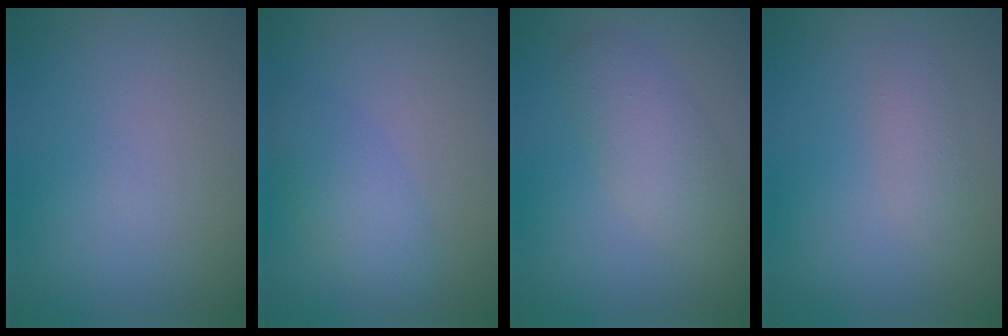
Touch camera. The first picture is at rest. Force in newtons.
{"total": 2.7, "press": 2.7, "slide": 0.1}
{"total": 3.5, "press": 3.5, "slide": 0.2}
{"total": 1.5, "press": 1.5, "slide": 0.1}